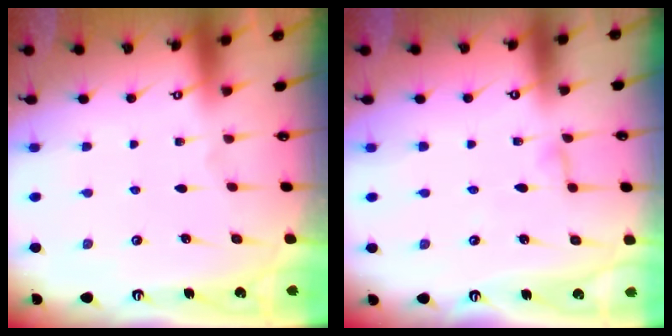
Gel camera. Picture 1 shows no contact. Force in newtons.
{"total": 2.5, "press": 2.5, "slide": 0.2}